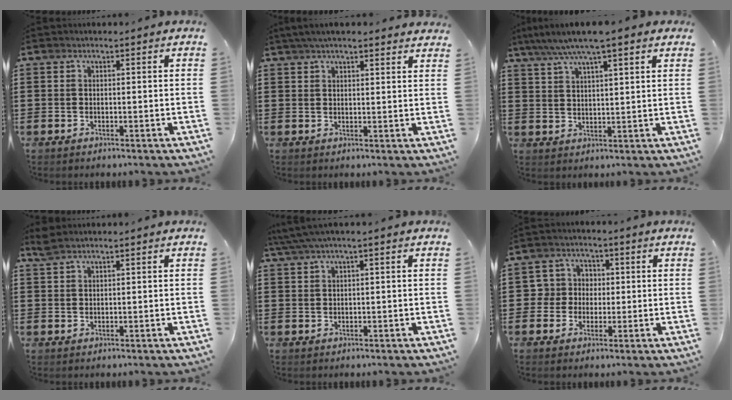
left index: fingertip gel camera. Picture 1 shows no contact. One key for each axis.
{"total": 3.5, "fx": 3.0, "fy": 0.5, "fz": 1.8, "tx": -0.041, "ty": 0.005, "tz": 0.056}
{"total": 6.6, "fx": 5.1, "fy": 0.2, "fz": 4.2, "tx": -0.094, "ty": -0.012, "tz": 0.089}
{"total": 1.8, "fx": 1.4, "fy": 0.3, "fz": 1.1, "tx": -0.025, "ty": 0.001, "tz": 0.027}
{"total": 2.0, "fx": 0.7, "fy": 0.0, "fz": 1.9, "tx": -0.042, "ty": -0.004, "tz": 0.009}
{"total": 4.5, "fx": 0.1, "fy": 4.5, "fz": 0.7, "tx": -0.036, "ty": 0.015, "tz": -0.001}